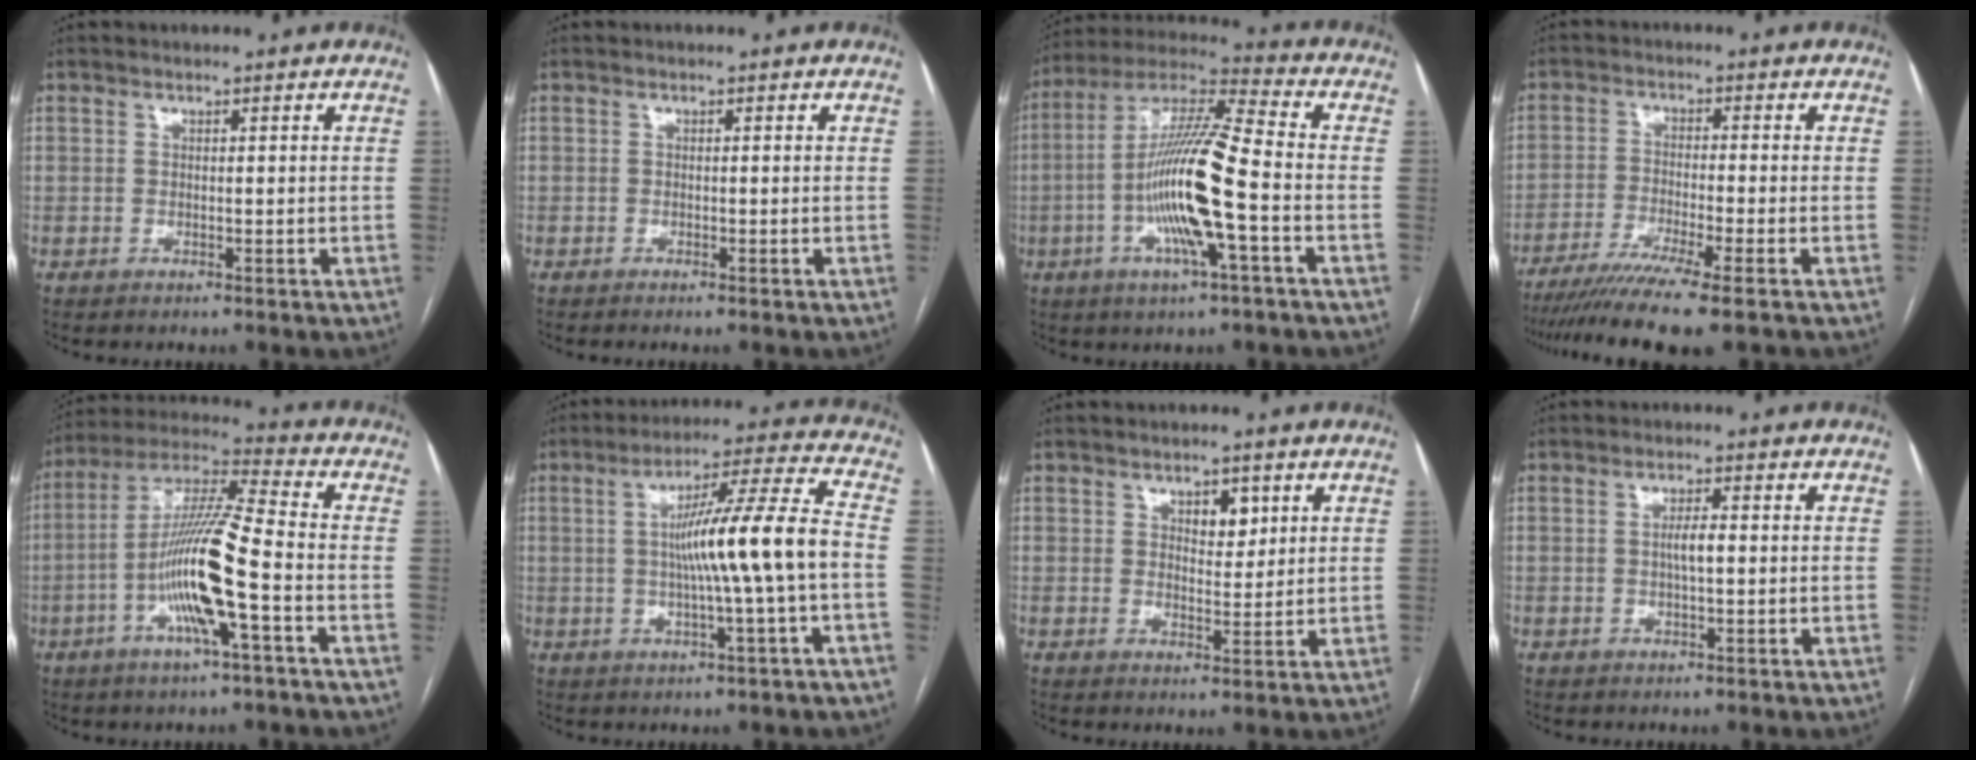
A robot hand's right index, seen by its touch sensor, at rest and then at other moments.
{"total": 0.5, "force": [-0.4, -0.1, 0.3], "torque": [-0.005, 0.000, -0.008]}
{"total": 16.1, "force": [-3.8, 1.0, 15.7], "torque": [-0.308, 0.000, -0.075]}
{"total": 10.9, "force": [-8.4, -1.3, 6.8], "torque": [-0.100, -0.029, -0.132]}
{"total": 14.7, "force": [-4.2, 0.6, 14.1], "torque": [-0.278, 0.004, -0.085]}
{"total": 13.0, "force": [-1.0, -1.1, 12.9], "torque": [-0.210, 0.014, -0.017]}
{"total": 3.7, "force": [1.7, 2.0, 2.6], "torque": [-0.035, 0.001, 0.028]}
{"total": 2.6, "force": [0.0, 0.4, 2.6], "torque": [-0.049, 0.002, -0.001]}